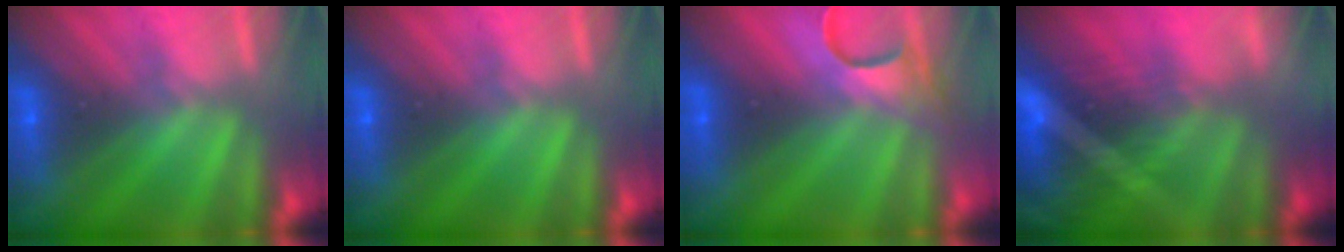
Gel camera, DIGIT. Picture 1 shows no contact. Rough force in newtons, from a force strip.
{"total": 0.0}
{"total": 3.9}
{"total": 7.0}